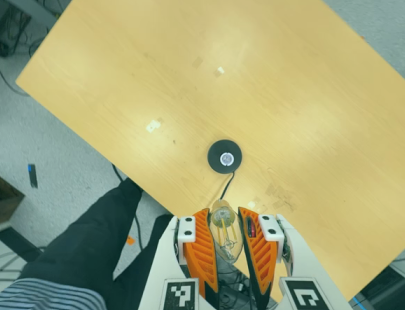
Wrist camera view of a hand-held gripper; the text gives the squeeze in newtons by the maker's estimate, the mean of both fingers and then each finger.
{"total": 24.2, "left": 26.9, "right": 21.6}